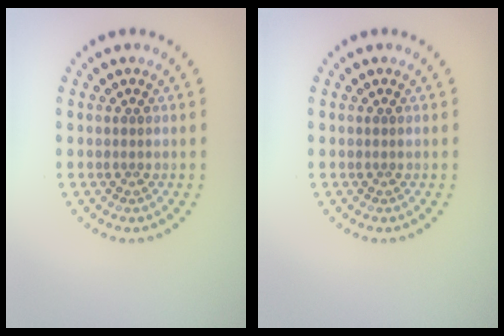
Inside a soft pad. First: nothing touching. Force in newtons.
{"total": 0.0}